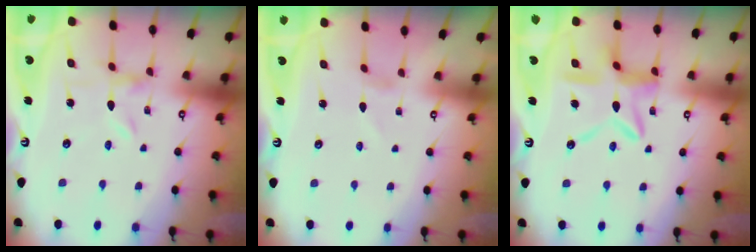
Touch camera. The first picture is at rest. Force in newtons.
{"total": 0.0}
{"total": 11.6, "press": 11.5, "slide": 1.2}